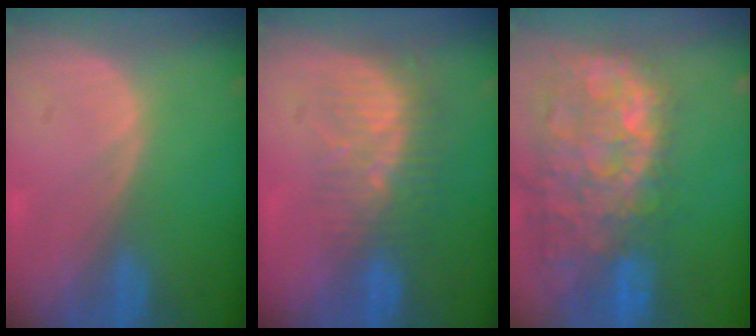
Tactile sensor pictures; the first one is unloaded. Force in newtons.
{"total": 8.6, "press": 7.4, "slide": 4.3}
{"total": 14.9, "press": 12.0, "slide": 8.8}